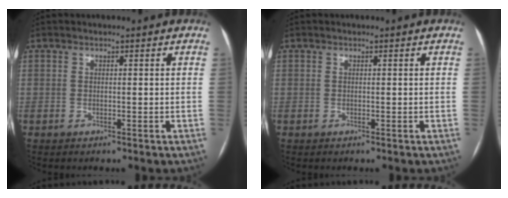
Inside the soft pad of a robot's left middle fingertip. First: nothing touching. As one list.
[{"total": 0.0}]